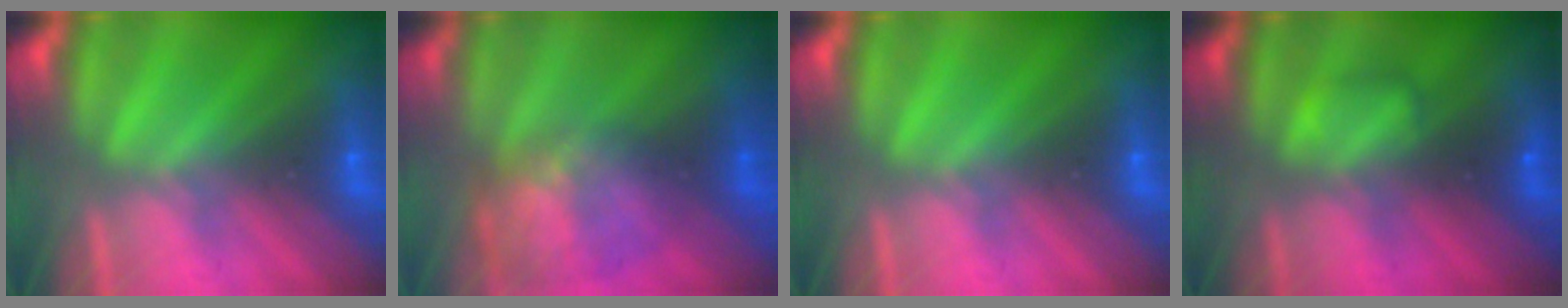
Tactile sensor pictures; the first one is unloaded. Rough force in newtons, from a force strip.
{"total": 8.1}
{"total": 0.0}
{"total": 1.8}